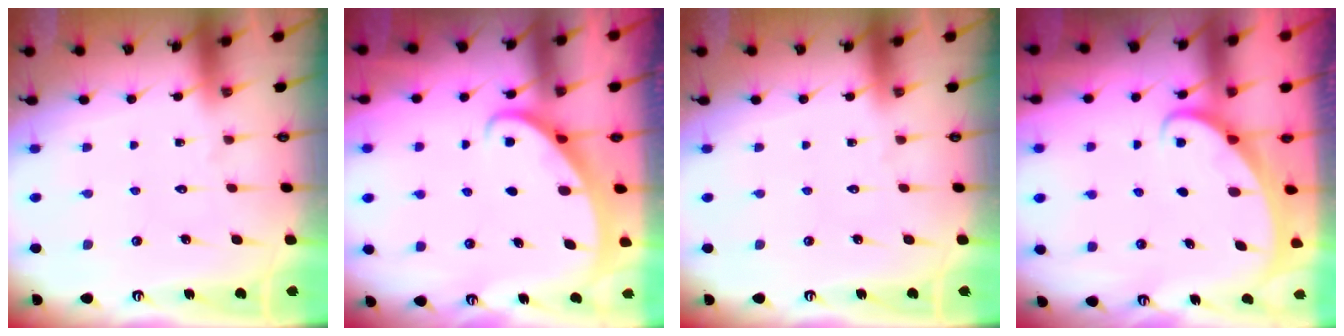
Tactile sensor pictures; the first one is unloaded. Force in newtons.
{"total": 2.3, "press": 2.3, "slide": 0.2}
{"total": 0.0}
{"total": 1.7, "press": 1.7, "slide": 0.2}